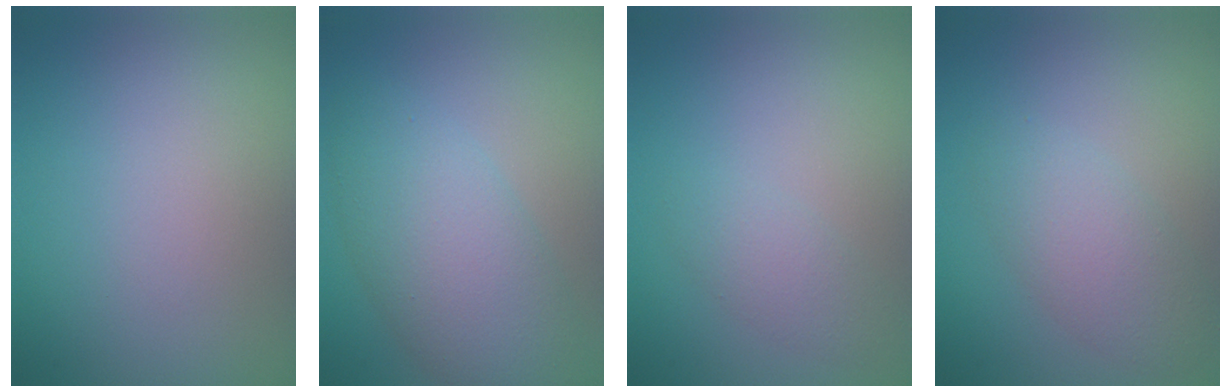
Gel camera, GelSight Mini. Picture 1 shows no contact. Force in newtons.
{"total": 6.4, "press": 6.4, "slide": 0.2}
{"total": 1.8, "press": 1.8, "slide": 0.1}
{"total": 3.5, "press": 3.5, "slide": 0.1}